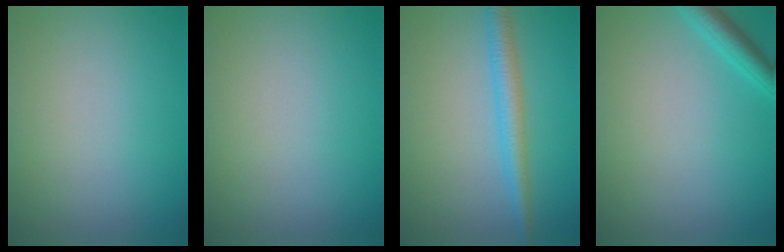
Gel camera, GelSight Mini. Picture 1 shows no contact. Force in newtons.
{"total": 0.0}
{"total": 3.0, "press": 3.0, "slide": 0.1}
{"total": 2.4, "press": 2.4, "slide": 0.2}